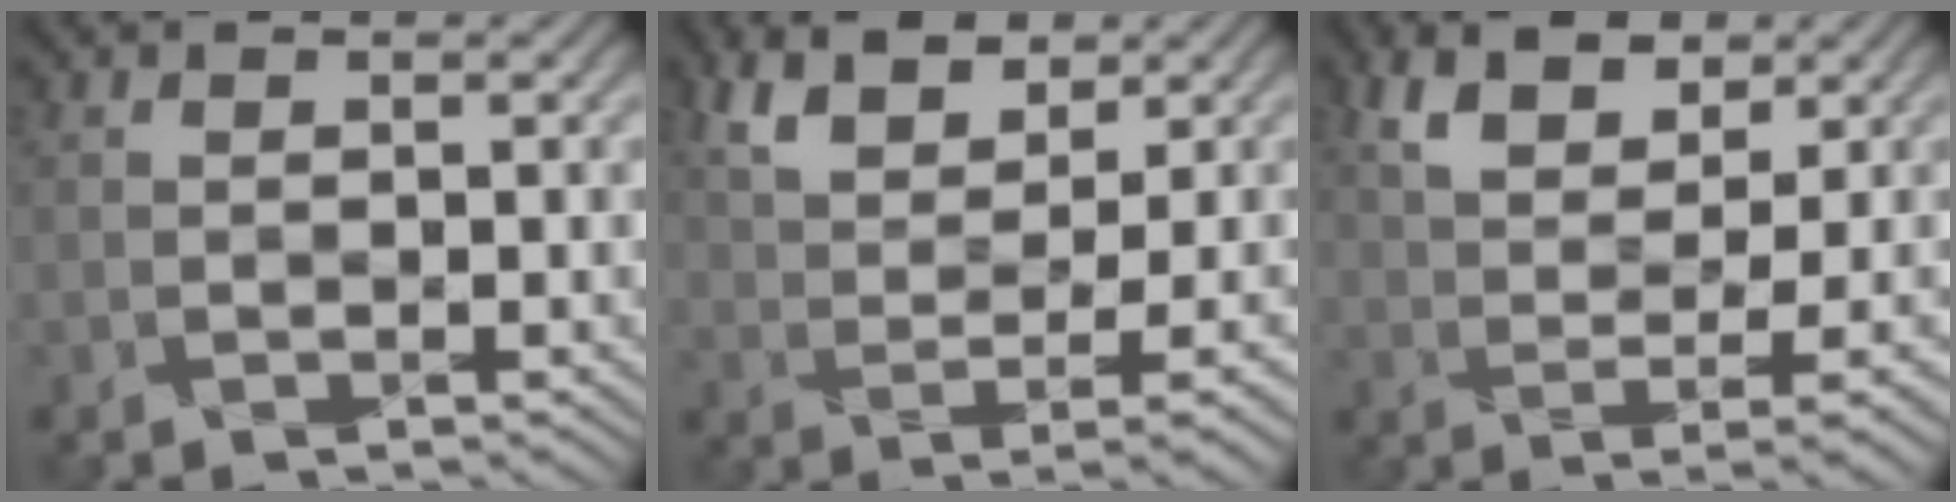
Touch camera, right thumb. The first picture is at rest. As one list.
[{"total": 6.9, "force": [4.0, 2.5, 5.0], "torque": [-0.091, 0.008, 0.077]}, {"total": 6.9, "force": [3.4, 2.7, 5.4], "torque": [-0.093, 0.008, 0.064]}]